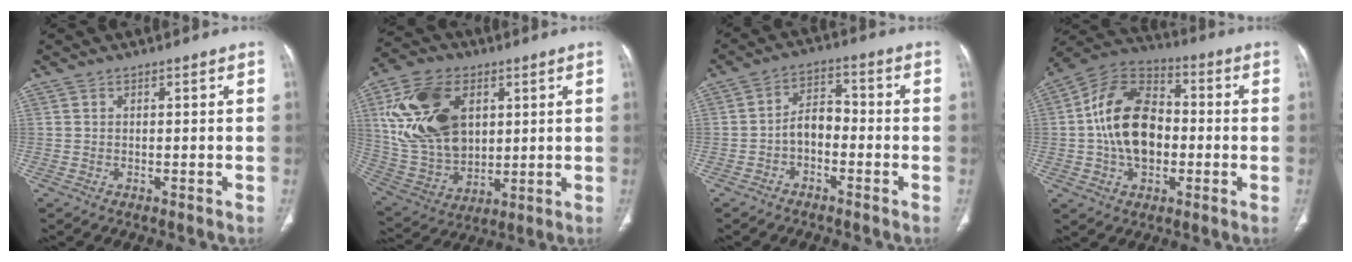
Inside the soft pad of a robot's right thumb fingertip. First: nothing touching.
{"total": 20.6, "force": [5.6, 13.8, 14.2], "torque": [-0.259, -0.010, 0.117]}
{"total": 5.6, "force": [-2.0, 3.6, 3.8], "torque": [-0.053, 0.035, -0.045]}
{"total": 16.5, "force": [-0.9, 11.2, 12.2], "torque": [-0.196, 0.031, -0.021]}